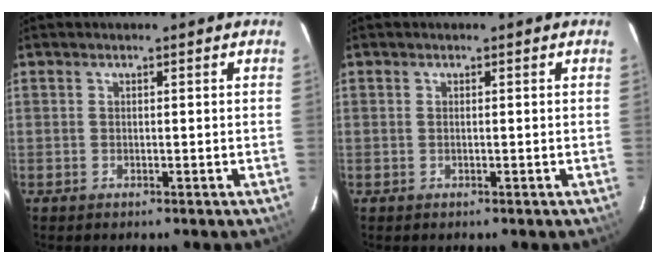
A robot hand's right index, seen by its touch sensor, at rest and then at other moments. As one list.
[{"total": 0.0}]